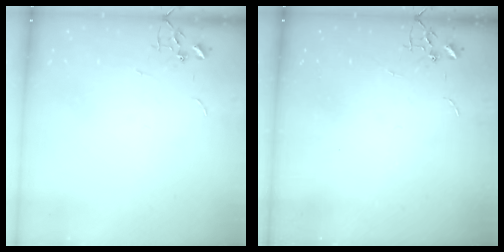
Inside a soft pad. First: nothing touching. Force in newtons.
{"total": 0.0}